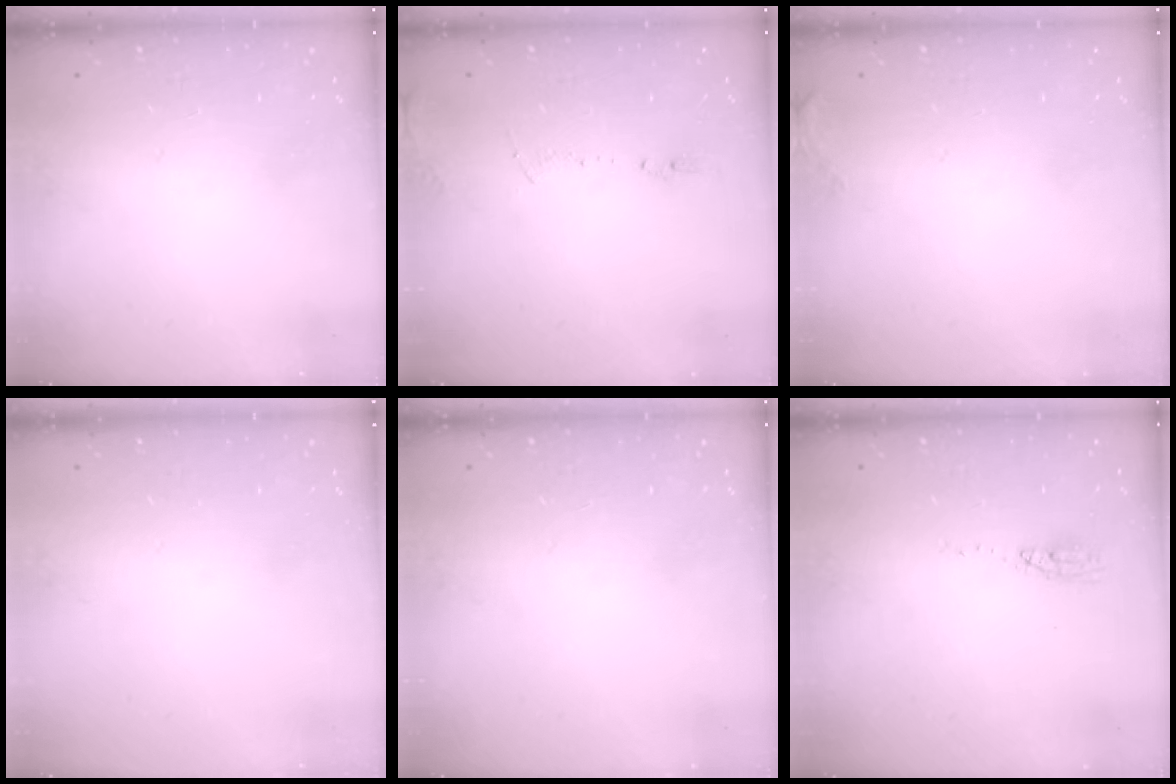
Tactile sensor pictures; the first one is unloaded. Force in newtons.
{"total": 8.2, "press": 7.9, "slide": 2.3}
{"total": 5.4, "press": 5.1, "slide": 1.8}
{"total": 0.0}
{"total": 0.0}
{"total": 3.5, "press": 3.3, "slide": 1.2}